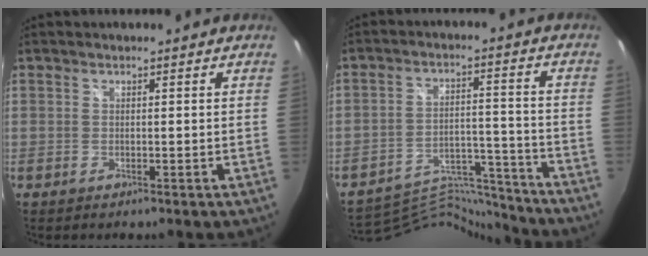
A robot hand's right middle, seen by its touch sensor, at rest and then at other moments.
{"total": 15.4, "force": [-15.2, 1.3, 1.8], "torque": [-0.042, 0.024, -0.239]}